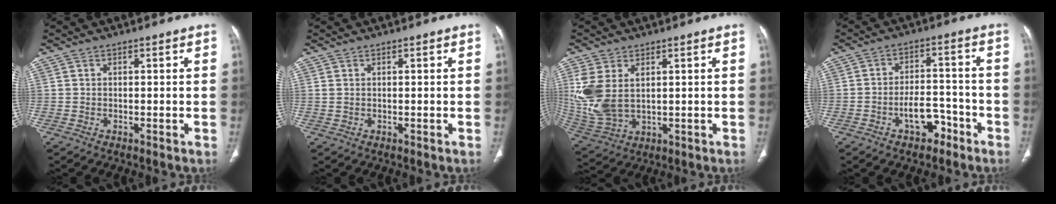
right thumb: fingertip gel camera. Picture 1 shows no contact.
{"total": 0.6, "force": [0.3, 0.3, 0.4], "torque": [-0.011, 0.008, 0.009]}
{"total": 11.8, "force": [2.7, 7.1, 9.0], "torque": [-0.213, -0.006, 0.071]}
{"total": 6.8, "force": [-3.9, 4.1, 3.8], "torque": [-0.044, 0.045, -0.059]}